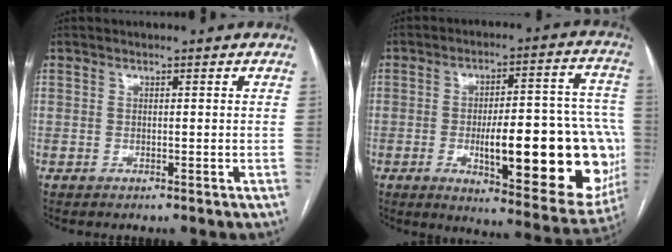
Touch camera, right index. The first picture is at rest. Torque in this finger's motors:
{"motor_torque": [2.14, 0.00, 0.97, 0.21]}